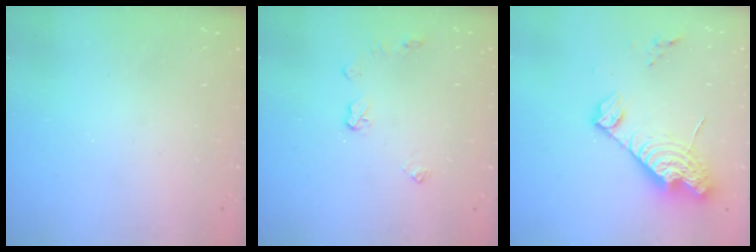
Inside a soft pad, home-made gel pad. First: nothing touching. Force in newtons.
{"total": 6.1, "press": 6.1, "slide": 0.4}
{"total": 14.5, "press": 14.5, "slide": 1.1}